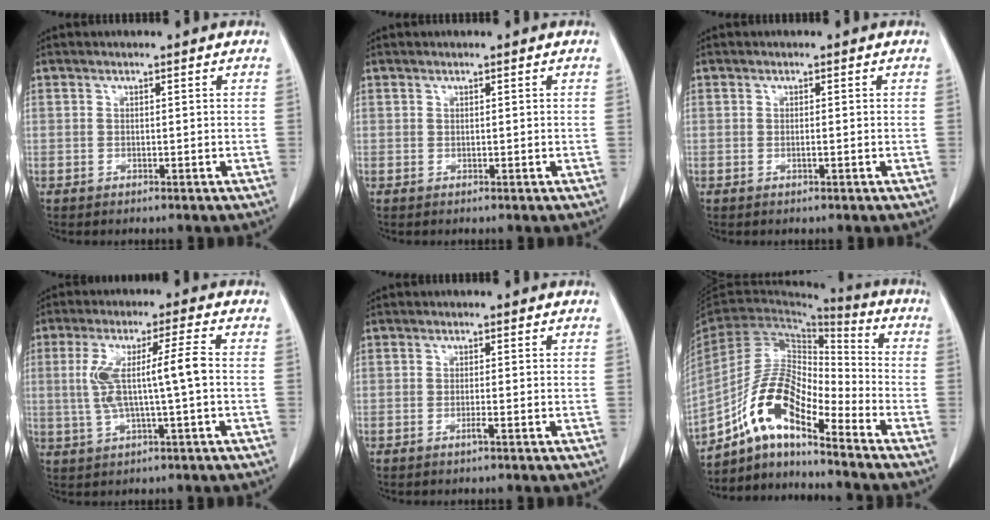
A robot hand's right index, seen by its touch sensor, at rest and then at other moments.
{"total": 0.0}
{"total": 0.6, "force": [-0.3, 0.0, 0.5], "torque": [-0.011, 0.000, -0.004]}
{"total": 8.4, "force": [0.0, 0.4, 8.4], "torque": [-0.169, 0.019, 0.001]}
{"total": 1.1, "force": [-0.7, -0.2, 0.9], "torque": [-0.017, 0.000, -0.013]}
{"total": 13.0, "force": [-8.4, 3.3, 9.3], "torque": [-0.189, 0.024, -0.153]}